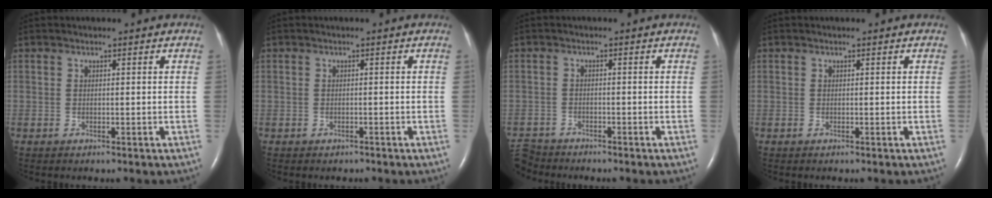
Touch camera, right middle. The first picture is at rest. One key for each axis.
{"total": 0.9, "fx": -0.8, "fy": 0.4, "fz": 0.1, "tx": -0.007, "ty": 0.000, "tz": -0.012}
{"total": 4.7, "fx": -4.5, "fy": 1.3, "fz": -0.1, "tx": 0.000, "ty": -0.013, "tz": -0.087}
{"total": 0.0}